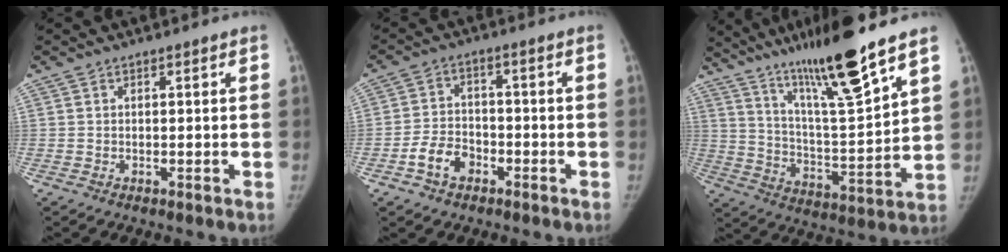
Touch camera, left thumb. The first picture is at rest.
{"total": 6.2, "force": [-3.2, 4.3, 3.1], "torque": [-0.048, 0.029, -0.058]}
{"total": 19.4, "force": [13.9, 1.1, 13.4], "torque": [-0.209, -0.070, 0.246]}